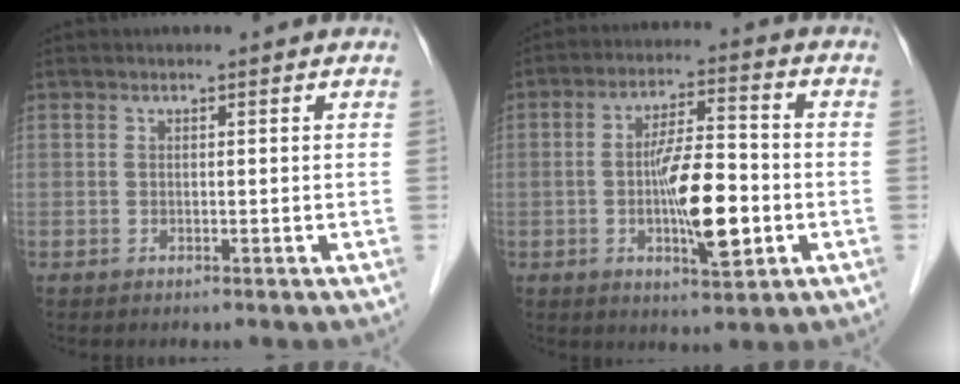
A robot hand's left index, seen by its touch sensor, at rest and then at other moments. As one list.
[{"total": 10.3, "force": [-2.2, 2.4, 9.8], "torque": [-0.174, 0.002, -0.035]}]